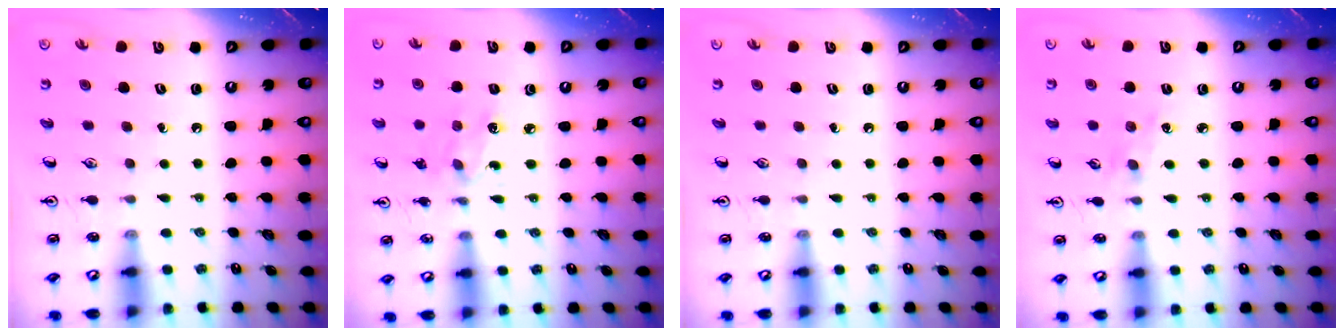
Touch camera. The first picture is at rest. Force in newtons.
{"total": 3.0, "press": 2.8, "slide": 1.0}
{"total": 0.0}
{"total": 1.9, "press": 1.9, "slide": 0.3}